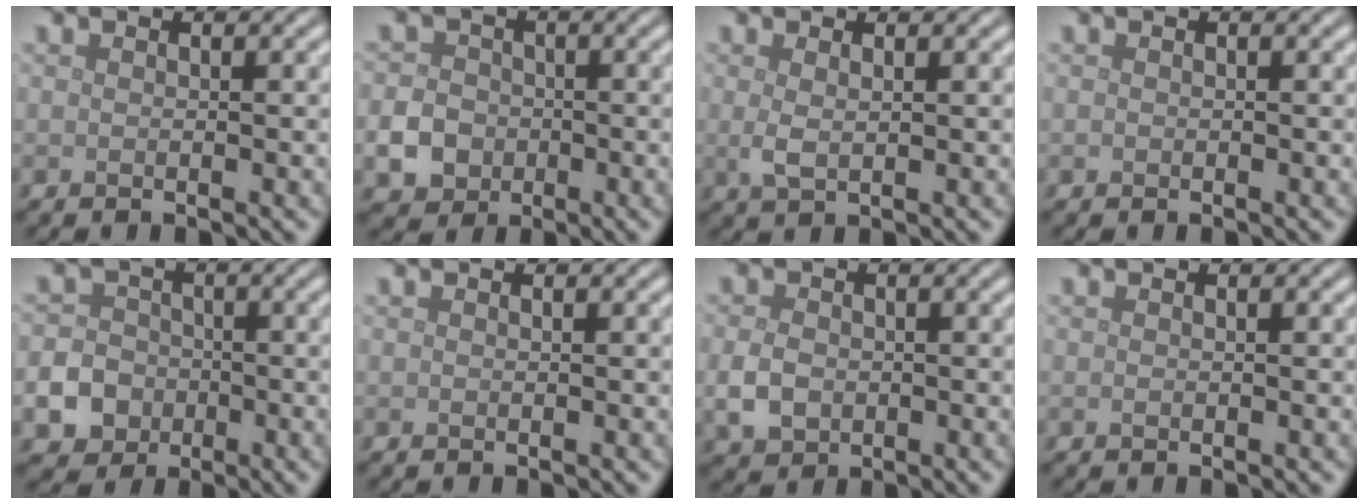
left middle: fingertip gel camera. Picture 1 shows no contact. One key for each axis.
{"total": 3.8, "fx": -1.2, "fy": 3.2, "fz": 1.5, "tx": -0.030, "ty": 0.000, "tz": -0.030}
{"total": 1.5, "fx": 0.3, "fy": 0.6, "fz": 1.3, "tx": -0.031, "ty": -0.002, "tz": 0.008}
{"total": 0.0}
{"total": 9.5, "fx": -4.1, "fy": 8.3, "fz": 2.3, "tx": -0.054, "ty": -0.032, "tz": -0.099}
{"total": 0.0}
{"total": 3.0, "fx": -0.5, "fy": 2.3, "fz": 1.8, "tx": -0.040, "ty": -0.004, "tz": -0.011}
{"total": 0.0}